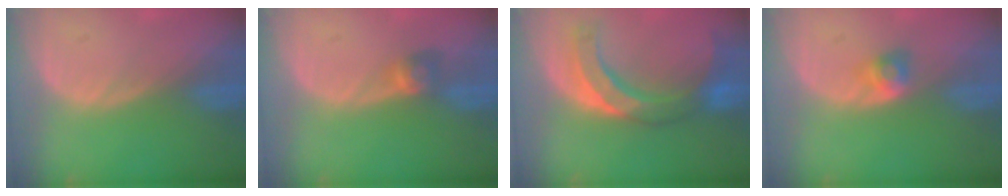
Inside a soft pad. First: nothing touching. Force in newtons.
{"total": 2.7, "press": 2.4, "slide": 1.2}
{"total": 9.0, "press": 8.8, "slide": 1.8}
{"total": 2.6, "press": 2.3, "slide": 1.2}